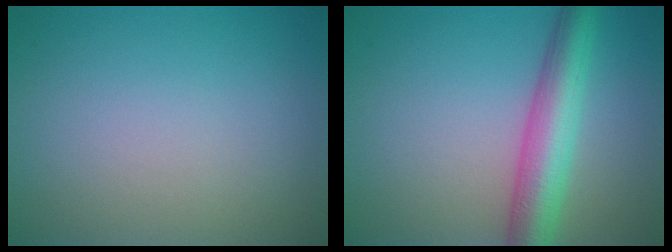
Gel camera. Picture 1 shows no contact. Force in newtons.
{"total": 6.0, "press": 6.0, "slide": 0.1}